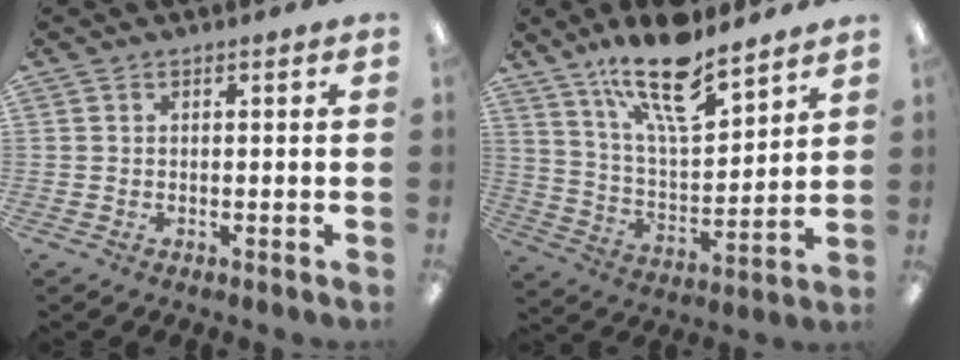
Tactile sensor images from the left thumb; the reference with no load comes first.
{"total": 18.3, "force": [13.4, 6.0, 10.9], "torque": [-0.185, -0.078, 0.227]}